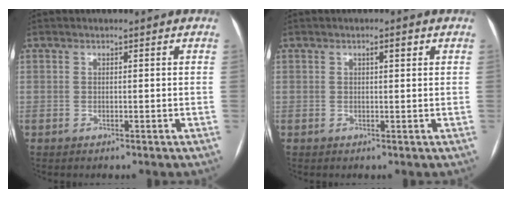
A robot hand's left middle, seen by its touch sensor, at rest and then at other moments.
{"total": 1.3, "force": [0.6, 0.3, 1.2], "torque": [-0.017, 0.002, 0.008]}